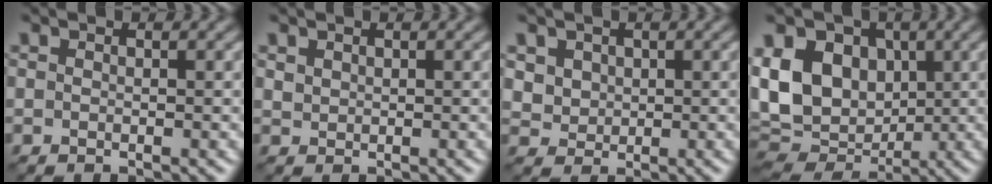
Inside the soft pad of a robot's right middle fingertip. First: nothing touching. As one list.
[{"total": 0.8, "force": [0.6, 0.5, 0.1], "torque": [-0.006, -0.002, 0.017]}, {"total": 2.8, "force": [1.2, 2.2, 1.0], "torque": [-0.036, 0.000, 0.039]}, {"total": 13.3, "force": [2.4, 10.2, 8.1], "torque": [-0.152, 0.018, 0.036]}]